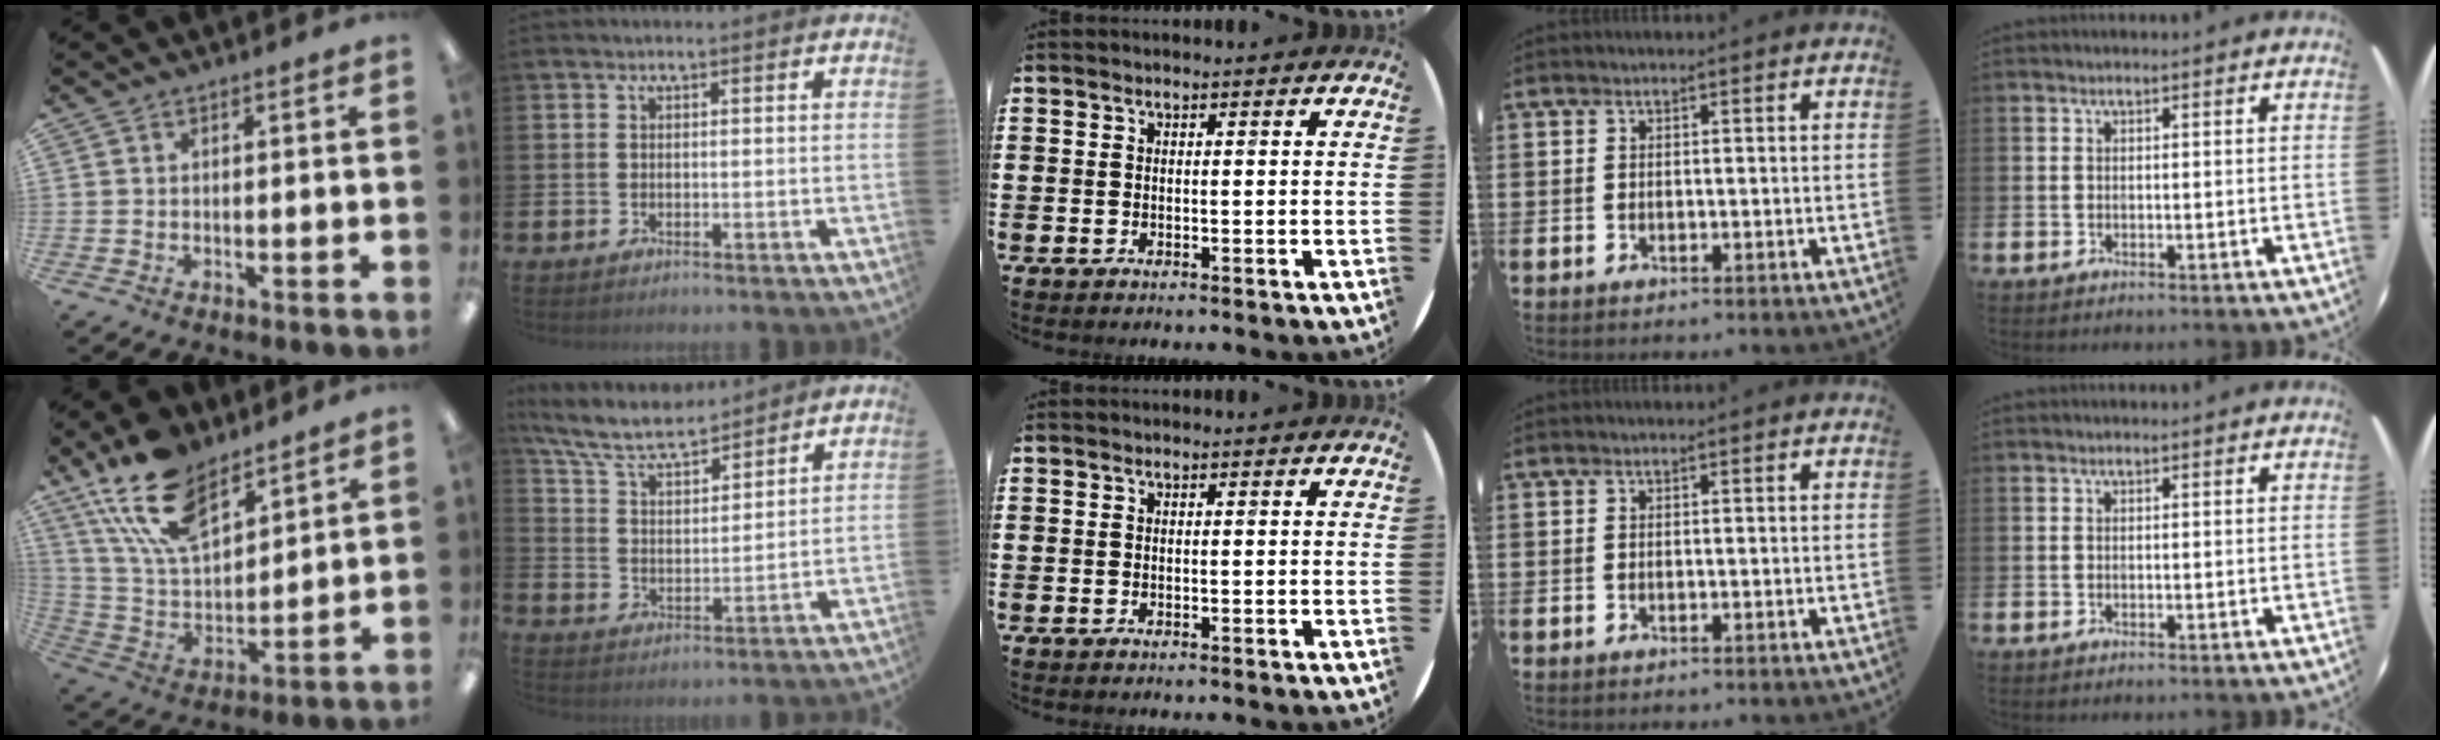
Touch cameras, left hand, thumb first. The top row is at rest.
{"thumb": {"total": 18.3, "force": [12.5, 8.9, 10.0], "torque": [-0.203, -0.054, 0.231]}, "index": {"total": 8.0, "force": [7.2, 1.8, 2.9], "torque": [-0.091, -0.040, 0.128]}}